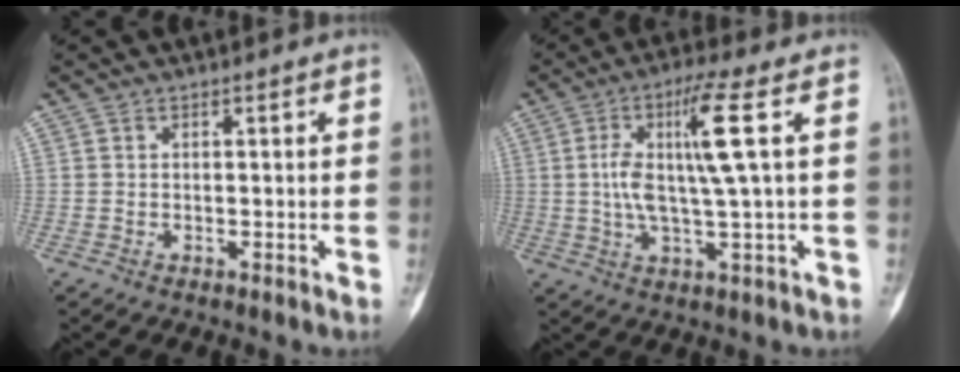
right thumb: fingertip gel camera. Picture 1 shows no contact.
{"total": 10.7, "force": [1.9, 0.4, 10.5], "torque": [-0.221, 0.002, 0.035]}